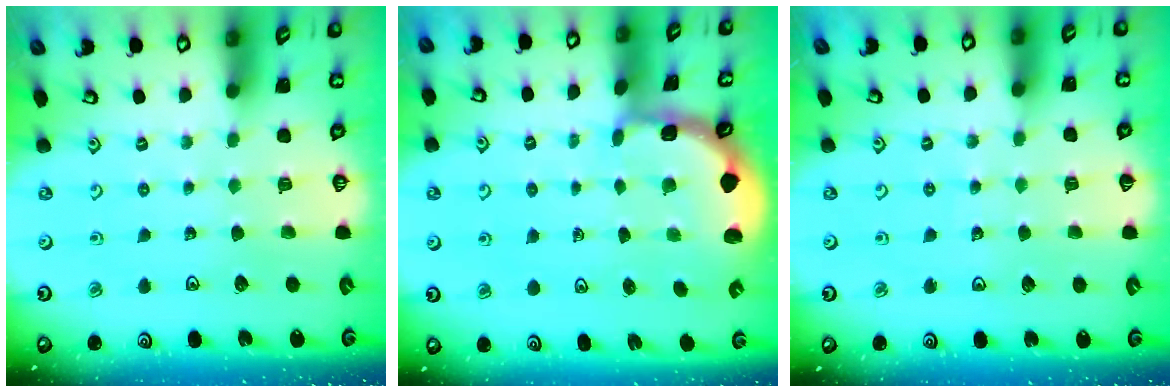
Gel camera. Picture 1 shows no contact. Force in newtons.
{"total": 2.0, "press": 2.0, "slide": 0.3}
{"total": 4.2, "press": 4.2, "slide": 0.5}